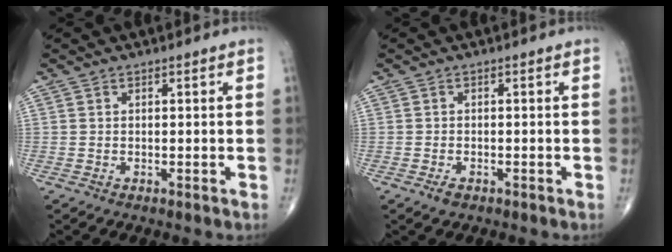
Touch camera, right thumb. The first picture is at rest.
{"total": 1.5, "force": [-0.9, 0.8, 0.9], "torque": [-0.017, 0.002, -0.014]}